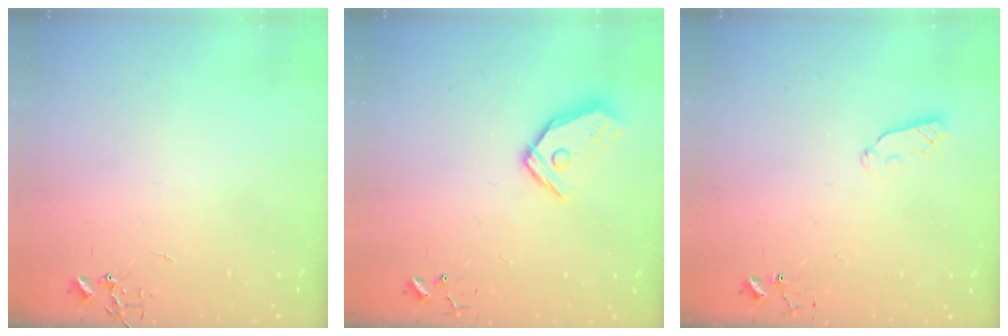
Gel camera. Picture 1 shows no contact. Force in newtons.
{"total": 12.4, "press": 12.2, "slide": 1.9}
{"total": 3.8, "press": 3.8, "slide": 0.6}